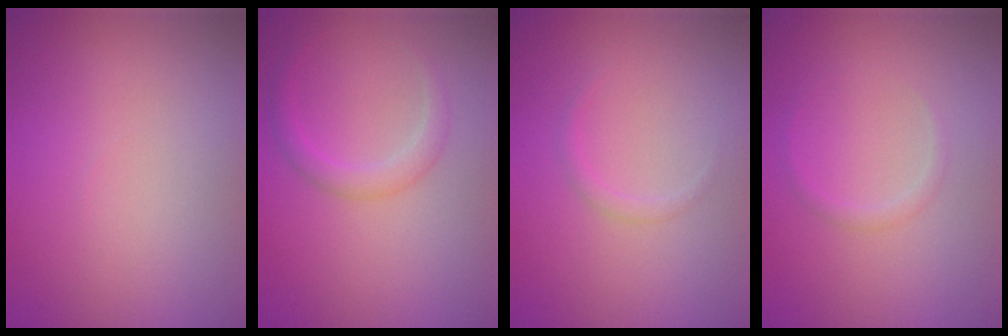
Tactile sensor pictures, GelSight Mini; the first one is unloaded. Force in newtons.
{"total": 1.8, "press": 1.8, "slide": 0.0}
{"total": 0.8, "press": 0.8, "slide": 0.1}
{"total": 0.8, "press": 0.8, "slide": 0.0}